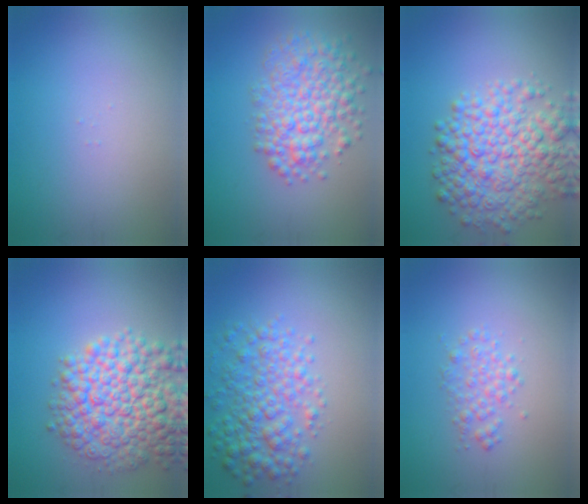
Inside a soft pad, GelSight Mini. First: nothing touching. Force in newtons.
{"total": 5.9, "press": 5.9, "slide": 0.2}
{"total": 8.1, "press": 8.1, "slide": 0.2}
{"total": 9.7, "press": 9.7, "slide": 0.4}
{"total": 5.2, "press": 5.2, "slide": 0.1}
{"total": 2.0, "press": 2.0, "slide": 0.0}